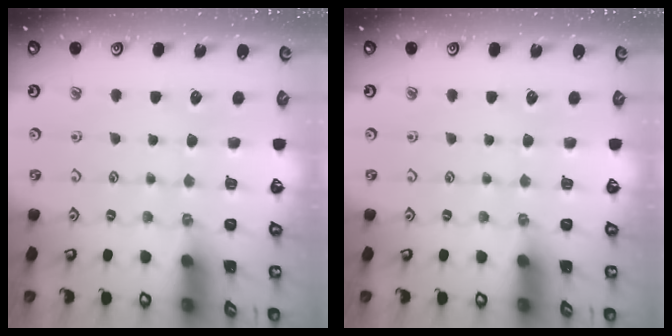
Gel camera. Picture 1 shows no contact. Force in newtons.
{"total": 0.0}